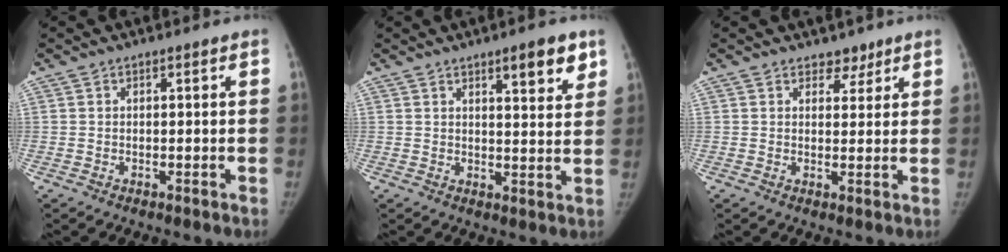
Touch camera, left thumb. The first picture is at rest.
{"total": 6.9, "force": [4.3, 1.9, 5.1], "torque": [-0.050, -0.023, 0.057]}
{"total": 2.9, "force": [2.2, 1.8, 0.5], "torque": [0.020, -0.012, 0.028]}